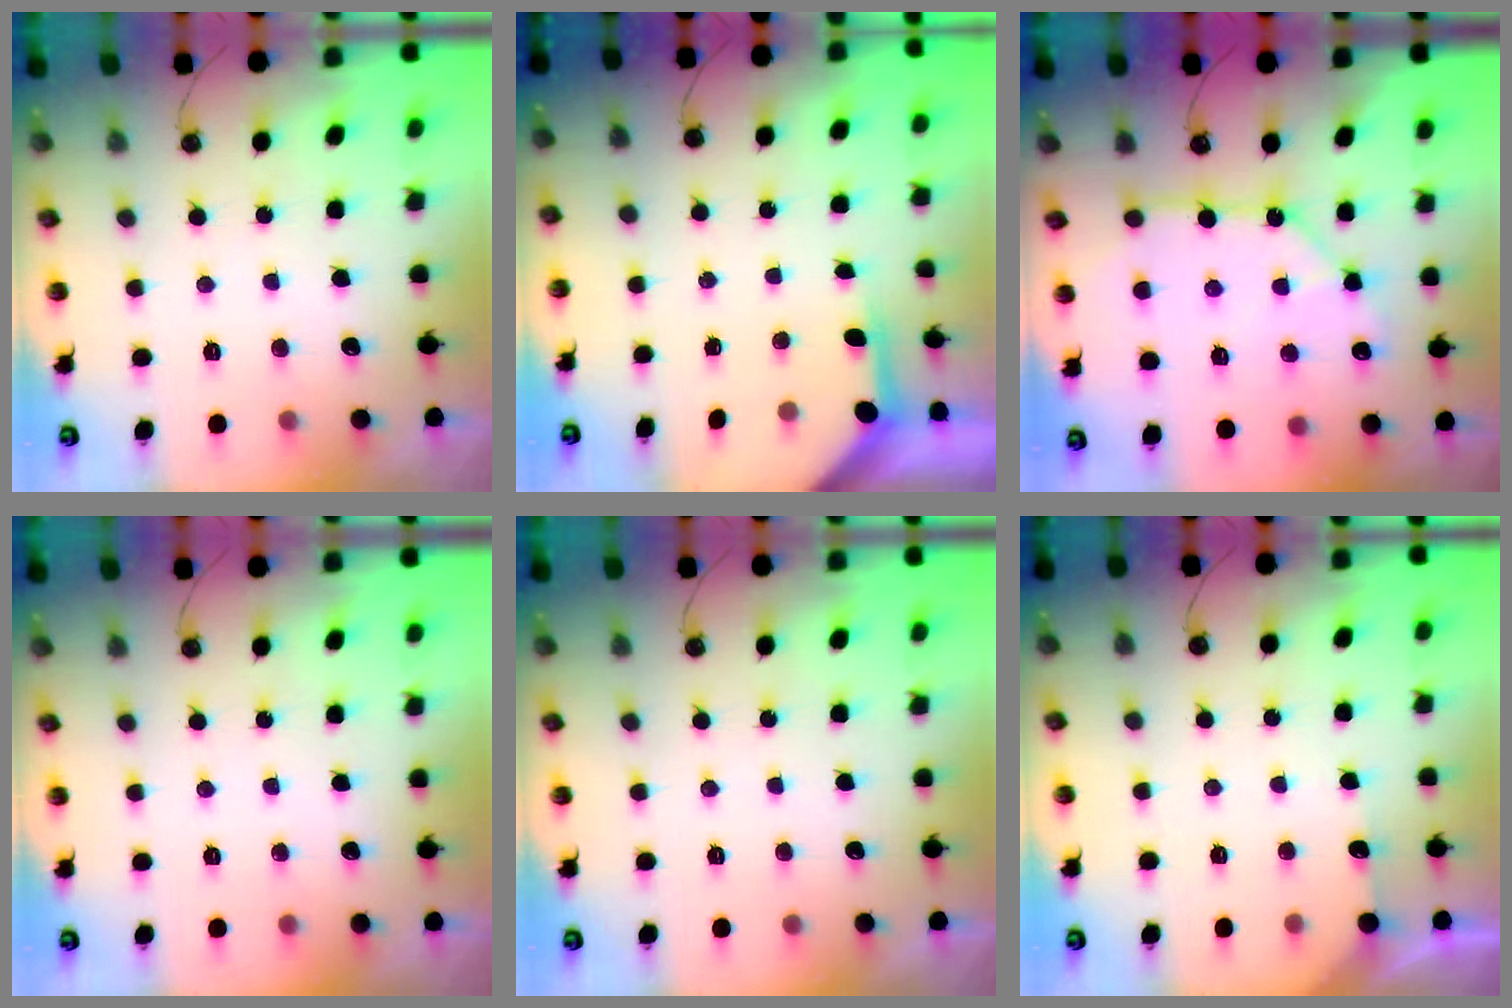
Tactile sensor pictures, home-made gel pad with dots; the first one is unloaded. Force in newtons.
{"total": 4.0, "press": 4.0, "slide": 0.4}
{"total": 10.2, "press": 10.1, "slide": 1.4}
{"total": 0.0}
{"total": 0.0}
{"total": 4.1, "press": 4.0, "slide": 0.6}